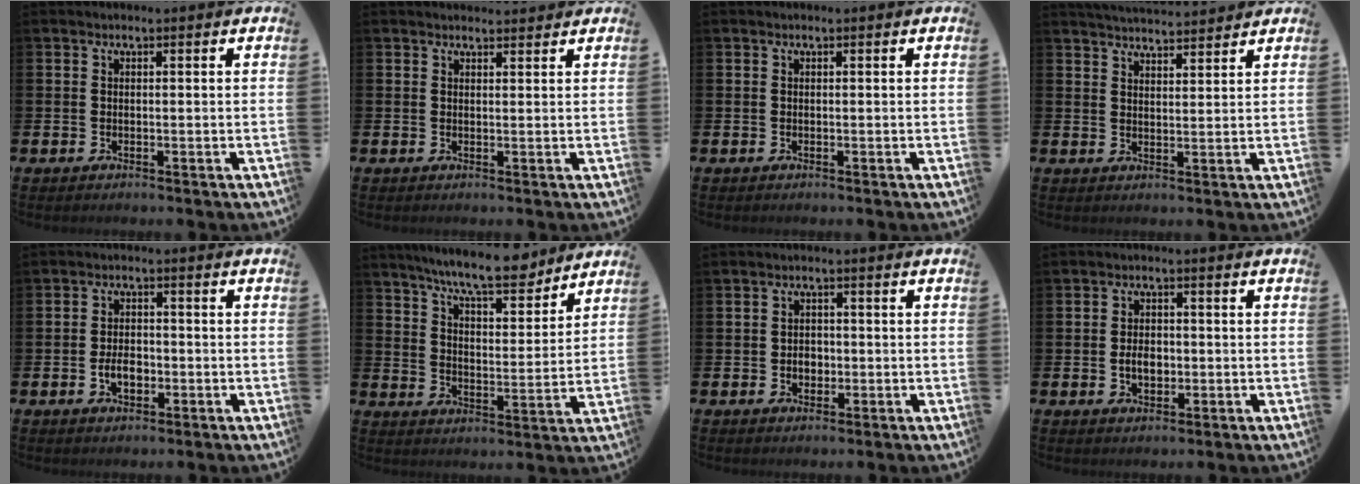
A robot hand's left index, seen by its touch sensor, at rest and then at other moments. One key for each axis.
{"total": 1.6, "fx": 1.5, "fy": 0.3, "fz": 0.0, "tx": 0.006, "ty": -0.006, "tz": 0.026}
{"total": 0.0}
{"total": 4.2, "fx": 4.2, "fy": 0.1, "fz": 0.1, "tx": -0.011, "ty": -0.025, "tz": 0.075}
{"total": 3.4, "fx": -1.0, "fy": 2.0, "fz": 2.5, "tx": -0.035, "ty": -0.001, "tz": -0.021}
{"total": 9.2, "fx": 8.5, "fy": 1.2, "fz": 3.3, "tx": -0.079, "ty": -0.046, "tz": 0.151}
{"total": 2.3, "fx": -0.4, "fy": 1.8, "fz": 1.3, "tx": -0.007, "ty": -0.003, "tz": -0.015}
{"total": 3.2, "fx": -0.5, "fy": 2.1, "fz": 2.3, "tx": -0.025, "ty": -0.003, "tz": -0.015}